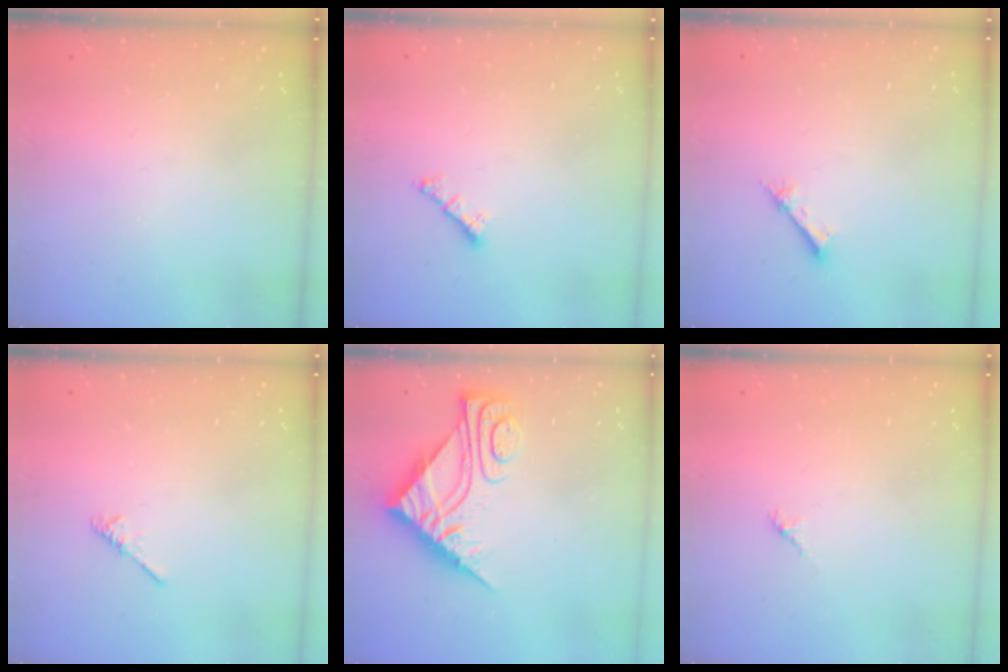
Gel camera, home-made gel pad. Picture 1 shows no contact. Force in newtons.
{"total": 0.8, "press": 0.7, "slide": 0.4}
{"total": 2.1, "press": 2.1, "slide": 0.2}
{"total": 1.9, "press": 1.8, "slide": 0.5}
{"total": 11.4, "press": 11.4, "slide": 1.1}
{"total": 1.7, "press": 1.6, "slide": 0.5}